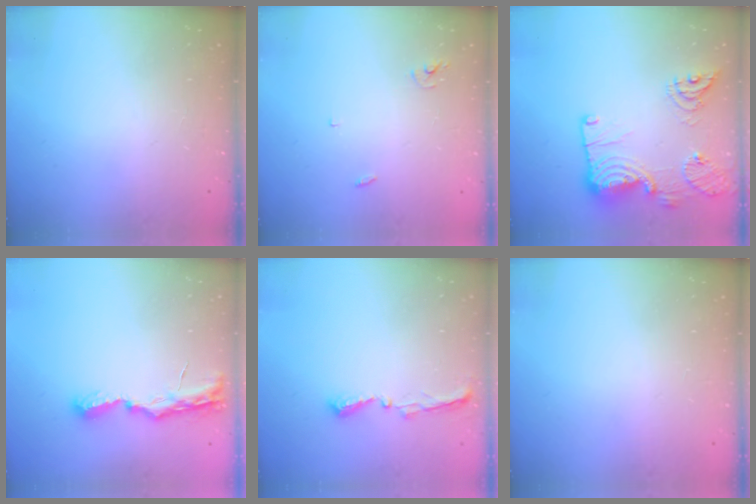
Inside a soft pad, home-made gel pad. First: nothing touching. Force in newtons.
{"total": 2.5, "press": 2.5, "slide": 0.1}
{"total": 19.1, "press": 18.3, "slide": 5.5}
{"total": 7.5, "press": 7.5, "slide": 0.4}
{"total": 5.5, "press": 5.5, "slide": 0.5}
{"total": 0.8, "press": 0.8, "slide": 0.1}